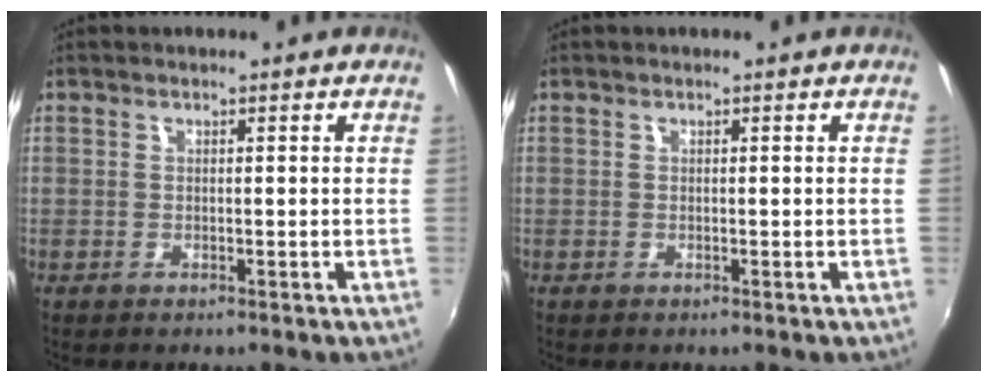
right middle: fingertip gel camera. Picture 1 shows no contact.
{"total": 0.0}